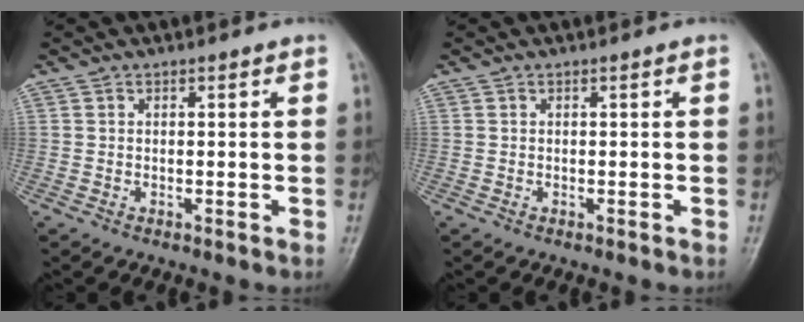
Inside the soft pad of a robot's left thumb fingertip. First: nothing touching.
{"total": 0.0}